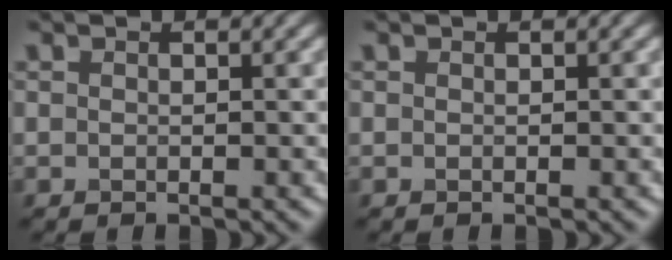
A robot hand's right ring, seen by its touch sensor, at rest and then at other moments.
{"total": 0.0}